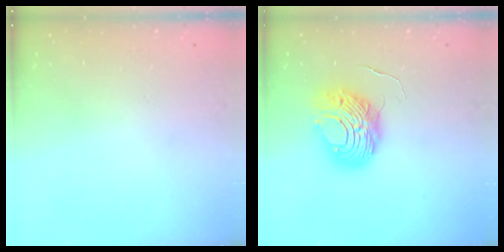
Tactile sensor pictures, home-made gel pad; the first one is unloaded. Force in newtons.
{"total": 9.7, "press": 9.6, "slide": 1.1}